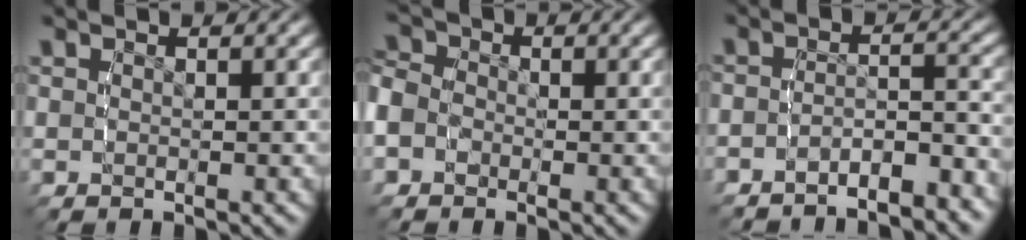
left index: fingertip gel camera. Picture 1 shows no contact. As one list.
[{"total": 5.2, "force": [-0.3, 4.9, 1.8], "torque": [-0.053, 0.001, -0.021]}, {"total": 6.9, "force": [-6.4, 2.2, 1.3], "torque": [-0.020, -0.015, -0.102]}]